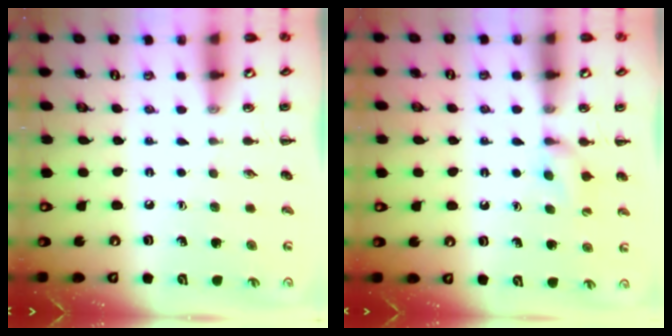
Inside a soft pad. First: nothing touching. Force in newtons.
{"total": 5.5, "press": 5.3, "slide": 1.7}